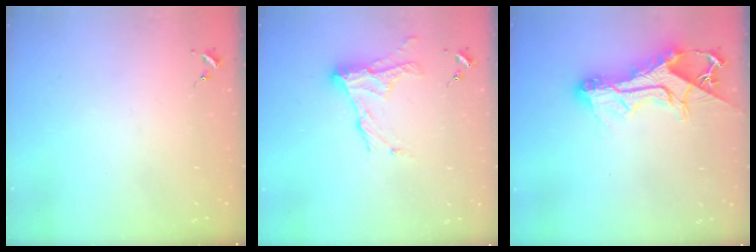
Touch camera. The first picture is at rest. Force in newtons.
{"total": 12.4, "press": 12.4, "slide": 0.8}
{"total": 16.2, "press": 16.1, "slide": 1.6}